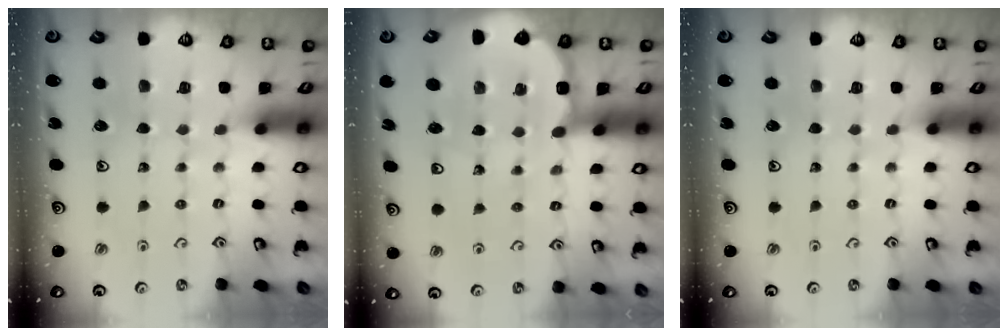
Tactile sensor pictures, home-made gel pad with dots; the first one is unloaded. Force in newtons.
{"total": 8.2, "press": 8.0, "slide": 1.6}
{"total": 0.0}